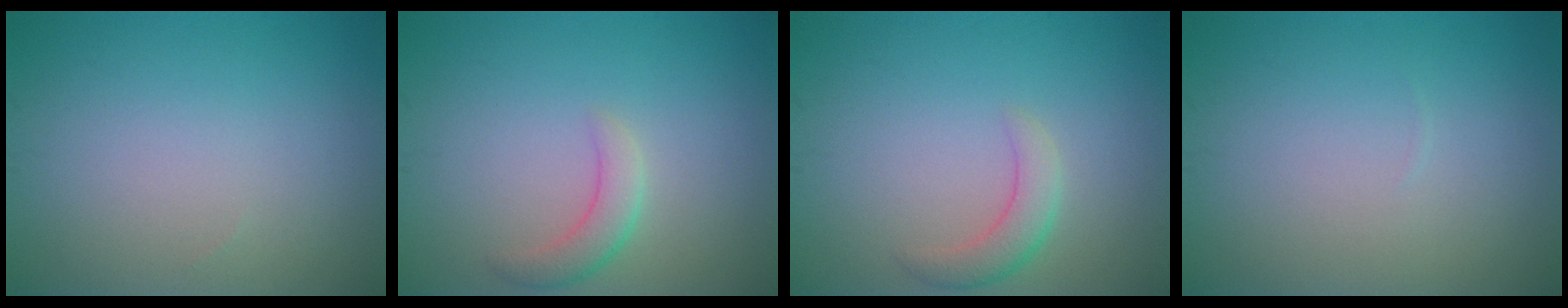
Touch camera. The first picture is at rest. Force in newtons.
{"total": 2.2, "press": 2.2, "slide": 0.1}
{"total": 2.4, "press": 2.4, "slide": 0.2}
{"total": 0.0}